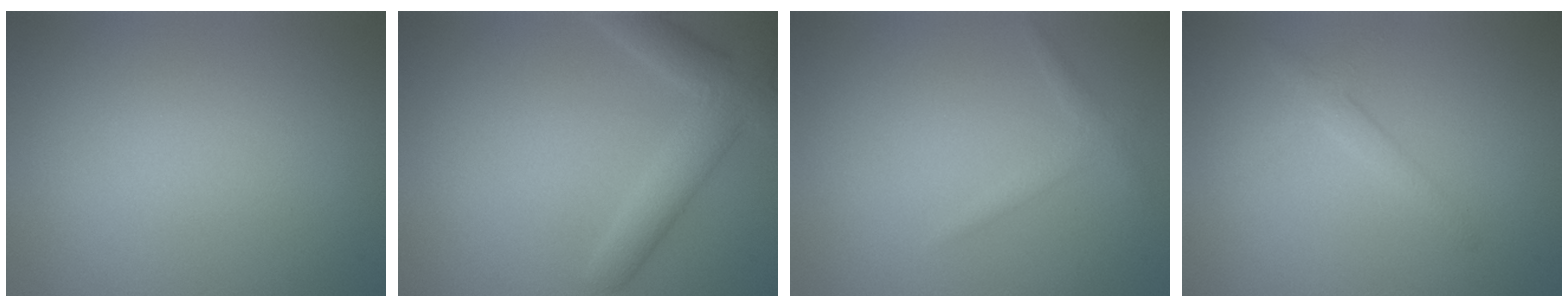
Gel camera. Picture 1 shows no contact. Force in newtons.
{"total": 4.4, "press": 4.4, "slide": 0.3}
{"total": 1.2, "press": 1.2, "slide": 0.1}
{"total": 1.8, "press": 1.8, "slide": 0.1}